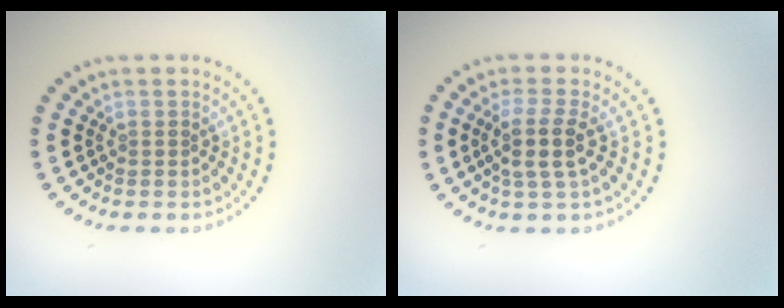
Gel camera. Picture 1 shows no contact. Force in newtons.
{"total": 2.8, "press": 2.3, "slide": 1.6}